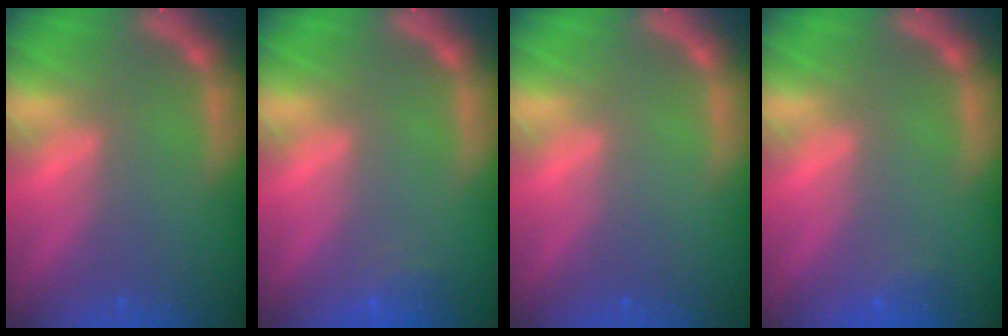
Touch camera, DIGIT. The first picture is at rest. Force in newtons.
{"total": 1.9}
{"total": 0.0}
{"total": 1.4}